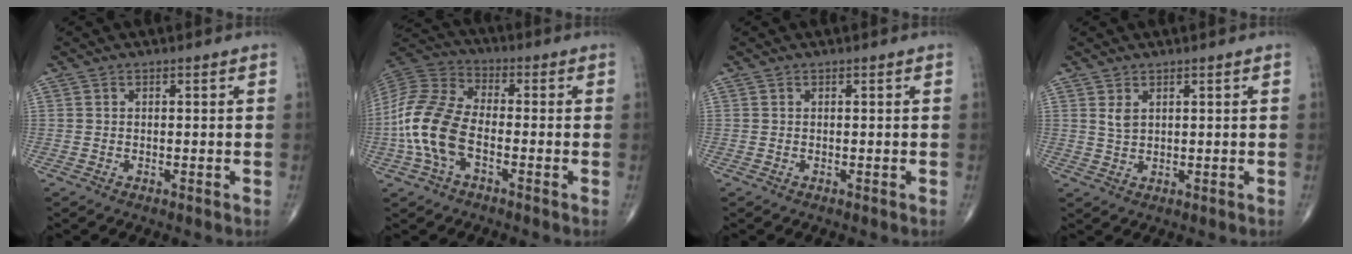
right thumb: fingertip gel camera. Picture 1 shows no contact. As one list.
[{"total": 14.5, "force": [-3.6, 8.0, 11.6], "torque": [-0.255, 0.031, -0.074]}, {"total": 0.0}, {"total": 2.1, "force": [1.0, 1.2, 1.4], "torque": [-0.024, -0.005, 0.026]}]